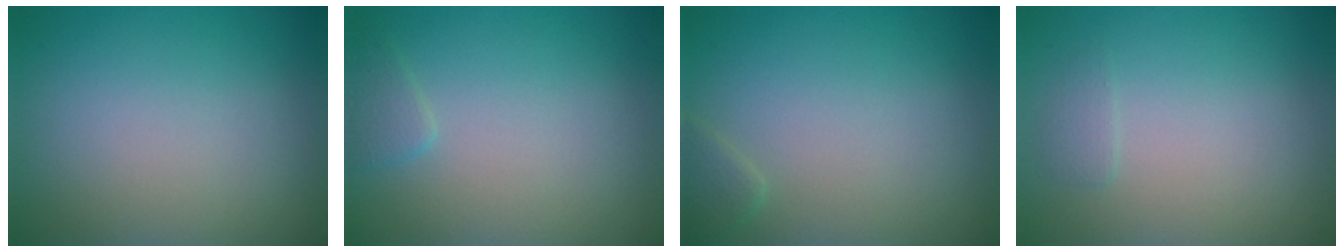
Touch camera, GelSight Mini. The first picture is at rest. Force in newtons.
{"total": 1.1, "press": 1.1, "slide": 0.1}
{"total": 1.1, "press": 1.1, "slide": 0.1}
{"total": 0.7, "press": 0.7, "slide": 0.2}